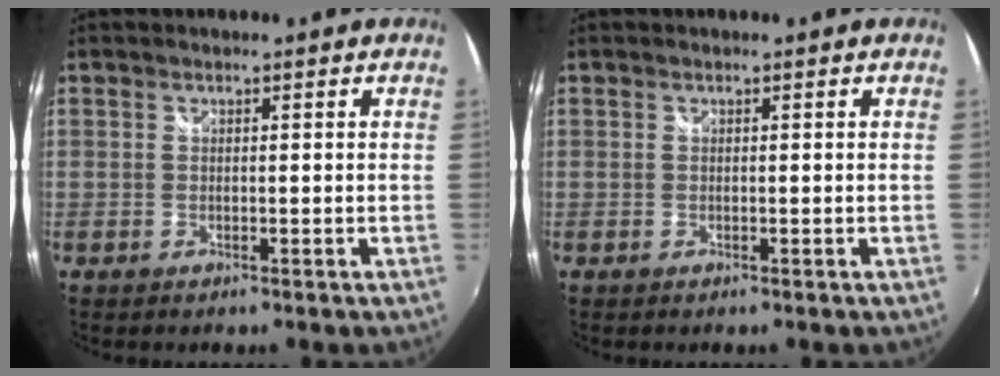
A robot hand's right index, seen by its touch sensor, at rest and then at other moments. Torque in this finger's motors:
{"motor_torque": [-0.01, -0.01, 0.04, 0.01]}